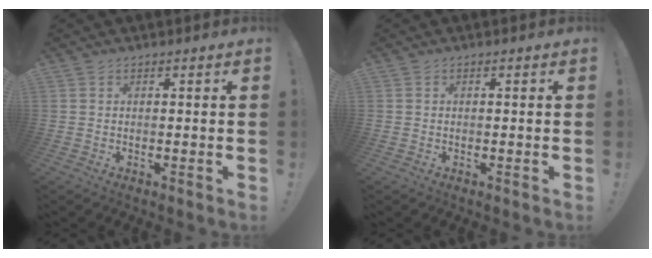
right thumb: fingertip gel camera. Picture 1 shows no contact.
{"total": 0.0}